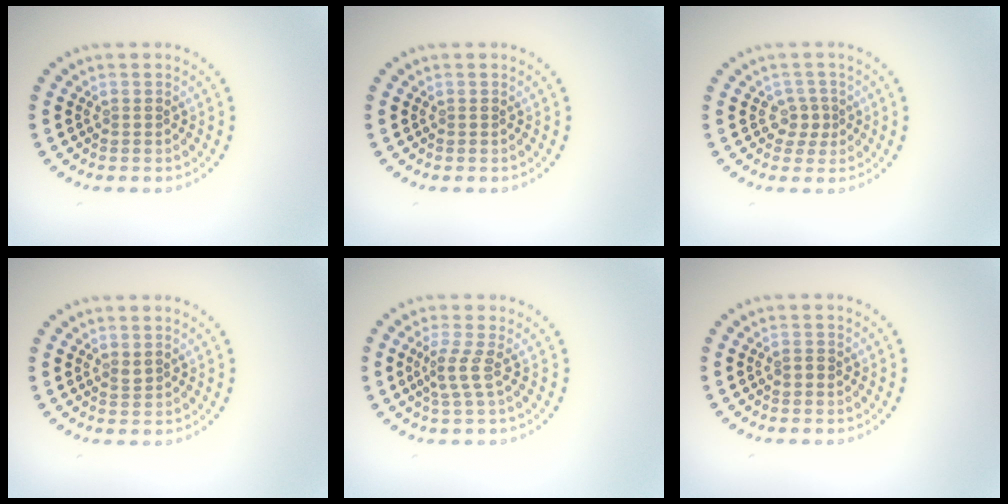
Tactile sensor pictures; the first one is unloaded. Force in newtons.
{"total": 0.0}
{"total": 1.7, "press": 1.4, "slide": 1.1}
{"total": 0.7, "press": 0.6, "slide": 0.3}
{"total": 2.1, "press": 1.4, "slide": 1.6}
{"total": 0.8, "press": 0.8, "slide": 0.1}